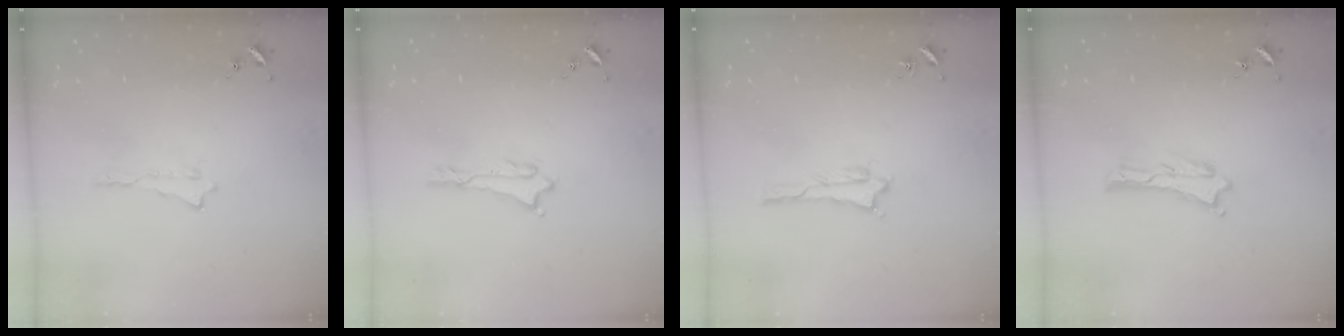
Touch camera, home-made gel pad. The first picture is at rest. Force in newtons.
{"total": 0.0}
{"total": 1.1, "press": 1.1, "slide": 0.1}
{"total": 0.0}